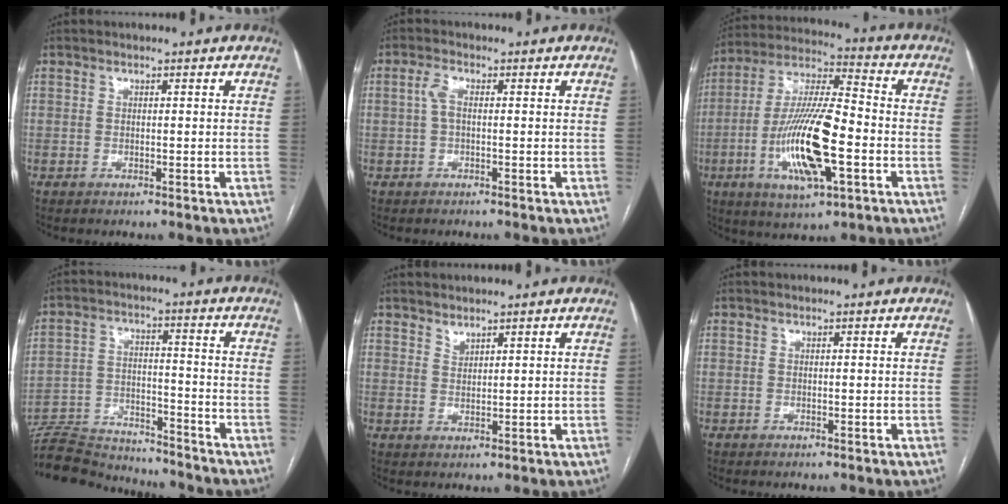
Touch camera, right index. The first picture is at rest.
{"total": 2.3, "force": [0.0, 1.0, 2.1], "torque": [-0.045, 0.009, -0.001]}
{"total": 17.6, "force": [-4.9, 3.9, 16.5], "torque": [-0.332, -0.006, -0.085]}
{"total": 15.1, "force": [-14.4, 2.6, 3.5], "torque": [-0.061, 0.016, -0.230]}
{"total": 1.4, "force": [1.3, 0.5, 0.3], "torque": [-0.001, -0.002, 0.025]}
{"total": 0.0}